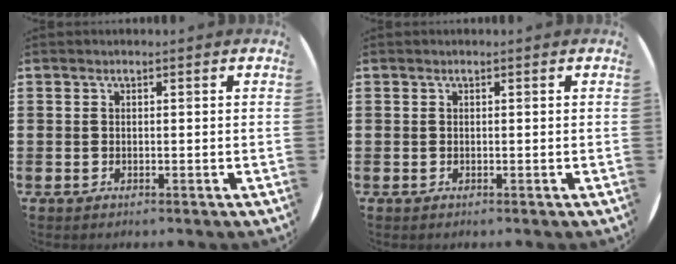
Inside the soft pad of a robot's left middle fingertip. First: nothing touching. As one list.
[{"total": 0.0}]